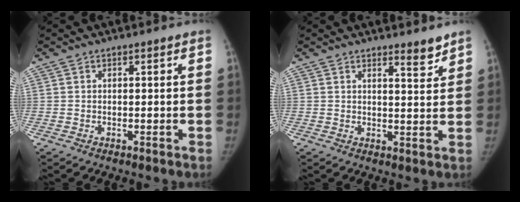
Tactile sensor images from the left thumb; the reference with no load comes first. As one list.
[{"total": 3.5, "force": [3.0, 0.7, 1.7], "torque": [-0.015, -0.028, 0.042]}]